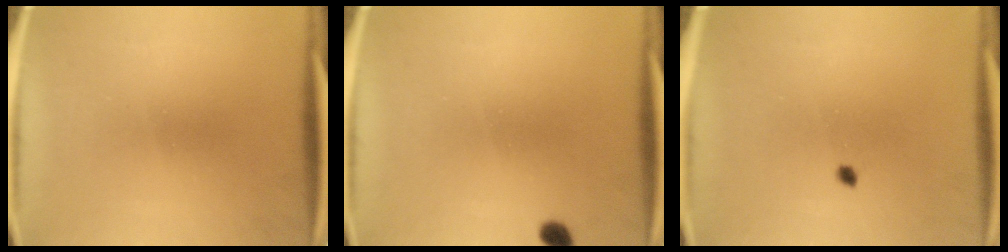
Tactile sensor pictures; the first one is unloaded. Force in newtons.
{"total": 1.7}
{"total": 0.8}